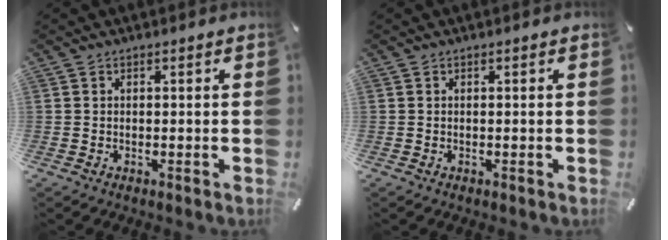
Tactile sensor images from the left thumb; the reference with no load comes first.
{"total": 0.0}